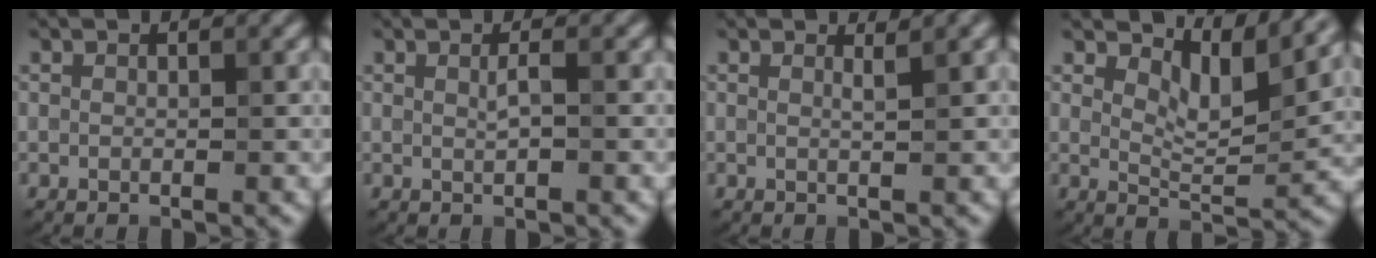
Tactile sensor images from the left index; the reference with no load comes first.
{"total": 0.9, "force": [0.1, -0.1, 0.8], "torque": [-0.019, 0.002, 0.002]}
{"total": 1.1, "force": [0.6, 0.1, 0.9], "torque": [-0.007, 0.001, 0.004]}
{"total": 4.9, "force": [3.2, 1.6, 3.3], "torque": [-0.062, -0.008, 0.049]}